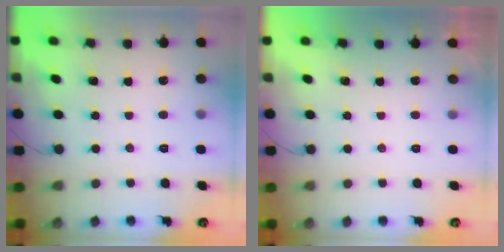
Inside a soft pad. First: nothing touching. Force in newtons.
{"total": 0.6, "press": 0.2, "slide": 0.5}